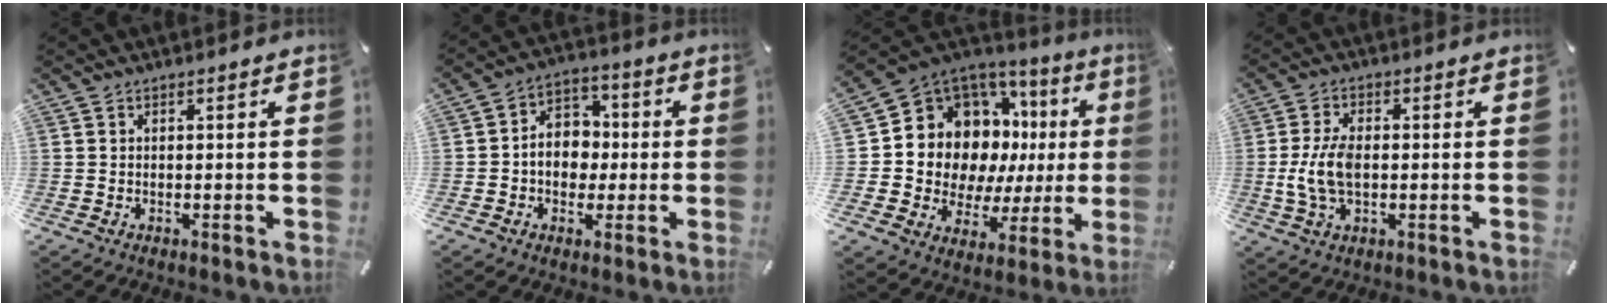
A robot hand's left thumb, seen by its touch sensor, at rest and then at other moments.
{"total": 8.4, "force": [-1.1, 7.3, 4.1], "torque": [-0.076, 0.019, -0.019]}
{"total": 13.6, "force": [4.9, 10.7, 6.9], "torque": [-0.128, -0.068, 0.101]}
{"total": 8.5, "force": [-0.7, 4.7, 7.0], "torque": [-0.154, 0.001, -0.013]}